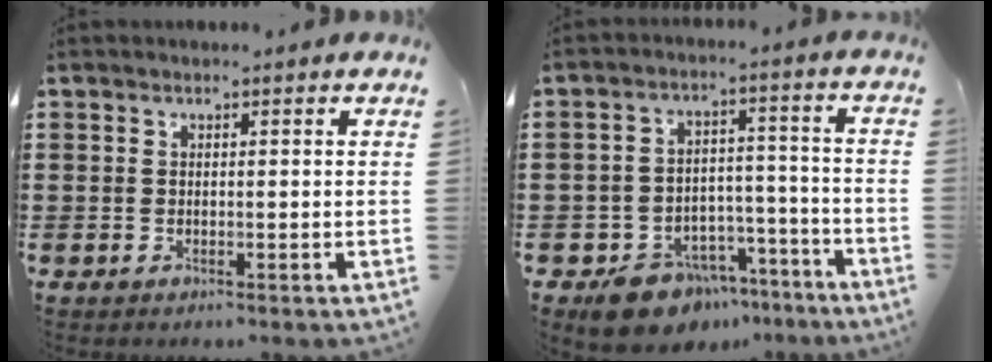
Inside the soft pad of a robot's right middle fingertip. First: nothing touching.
{"total": 8.4, "force": [-7.0, 4.4, 1.6], "torque": [-0.023, 0.043, -0.125]}